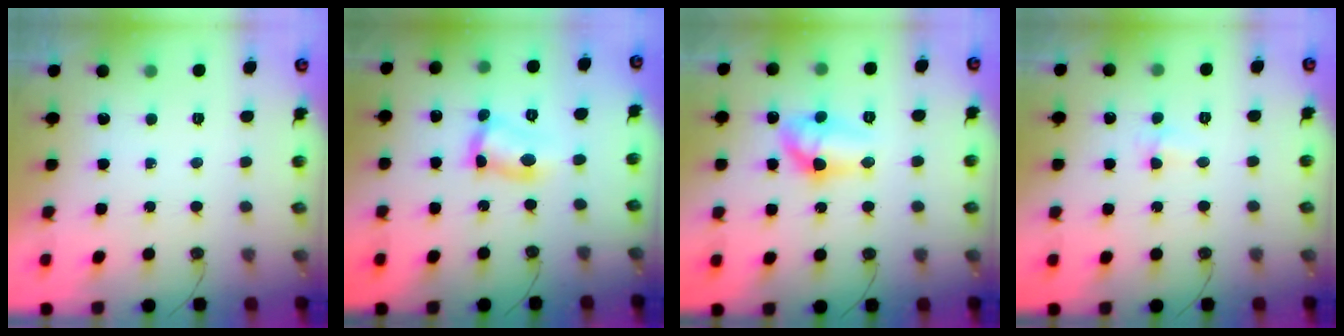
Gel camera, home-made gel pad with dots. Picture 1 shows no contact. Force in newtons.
{"total": 7.0, "press": 7.0, "slide": 0.4}
{"total": 11.4, "press": 11.4, "slide": 0.8}
{"total": 3.5, "press": 3.4, "slide": 0.8}